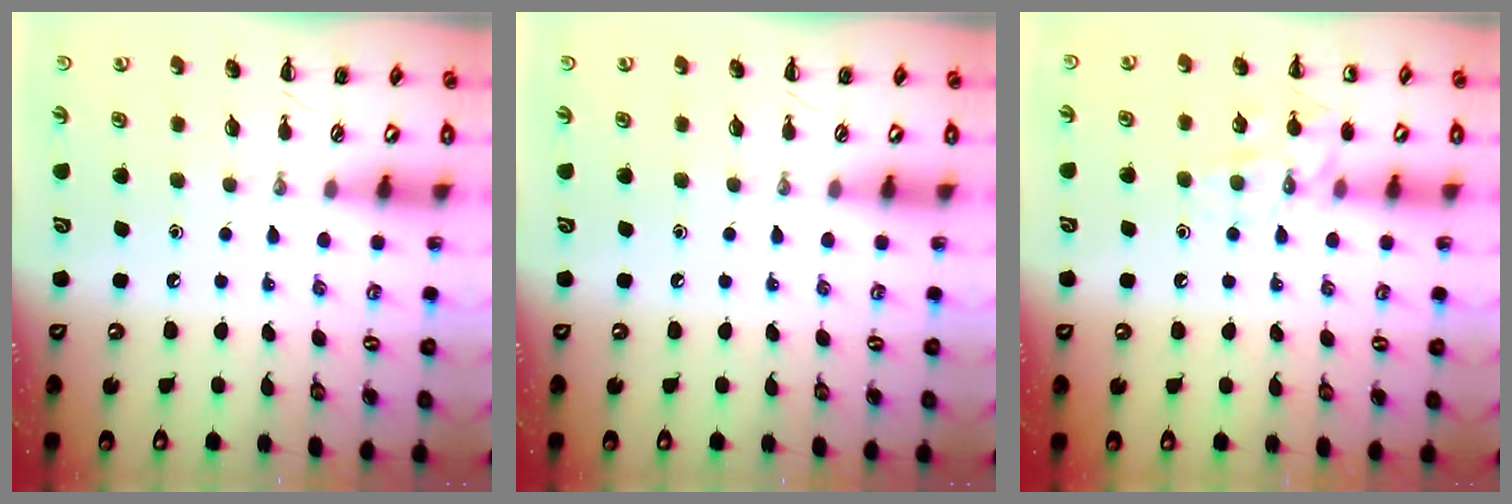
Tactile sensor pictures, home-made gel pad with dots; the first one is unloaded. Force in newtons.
{"total": 0.0}
{"total": 9.9, "press": 9.9, "slide": 1.0}